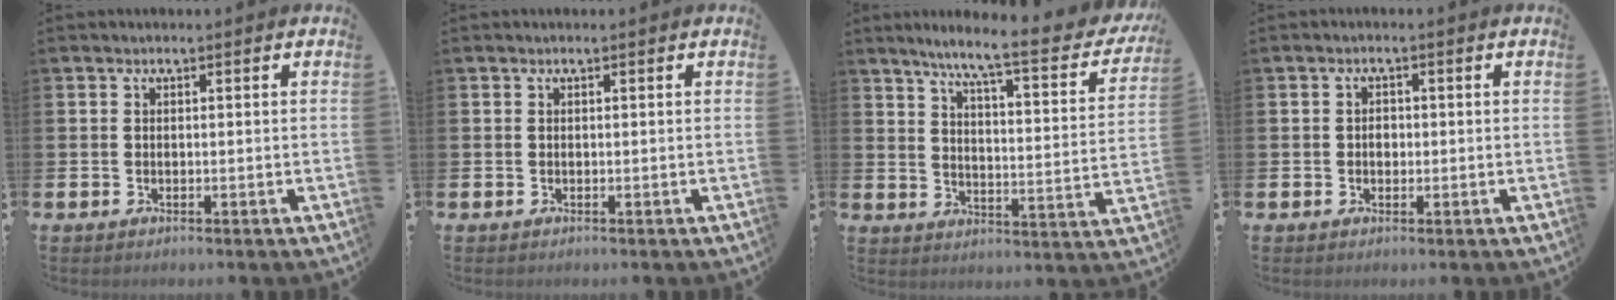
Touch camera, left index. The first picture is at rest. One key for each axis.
{"total": 0.0}
{"total": 7.9, "fx": 6.2, "fy": 0.8, "fz": 4.9, "tx": -0.096, "ty": -0.050, "tz": 0.090}
{"total": 1.4, "fx": -0.1, "fy": 1.2, "fz": 0.9, "tx": 0.001, "ty": 0.001, "tz": -0.008}